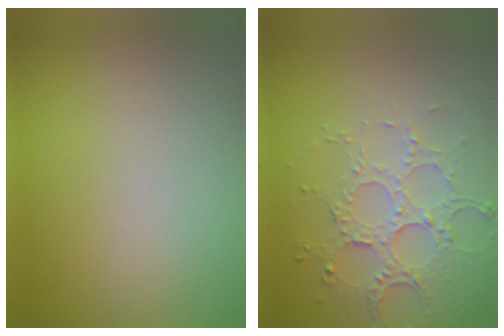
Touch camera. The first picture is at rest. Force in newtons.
{"total": 5.2, "press": 3.8, "slide": 3.5}